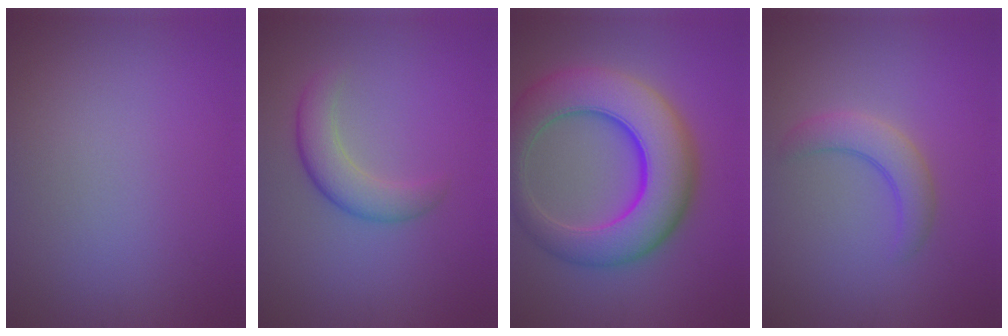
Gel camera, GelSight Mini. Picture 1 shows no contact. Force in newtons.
{"total": 3.4, "press": 3.3, "slide": 0.2}
{"total": 10.4, "press": 10.4, "slide": 0.4}
{"total": 3.0, "press": 3.0, "slide": 0.3}